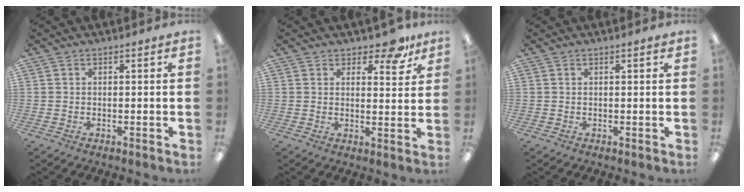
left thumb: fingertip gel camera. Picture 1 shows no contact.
{"total": 7.4, "force": [5.6, 3.2, 3.6], "torque": [-0.036, -0.032, 0.095]}
{"total": 0.7, "force": [0.4, 0.0, 0.5], "torque": [-0.010, 0.002, 0.007]}